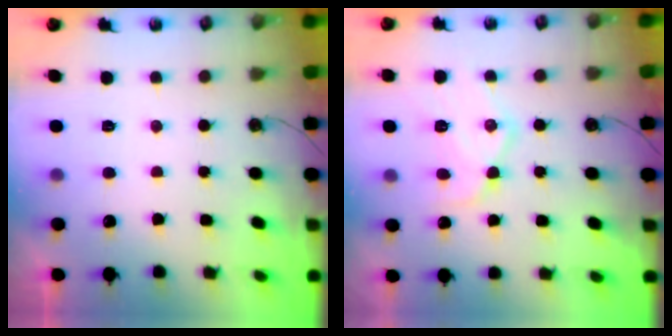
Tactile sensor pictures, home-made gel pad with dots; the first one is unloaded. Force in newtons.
{"total": 13.3, "press": 13.3, "slide": 1.1}